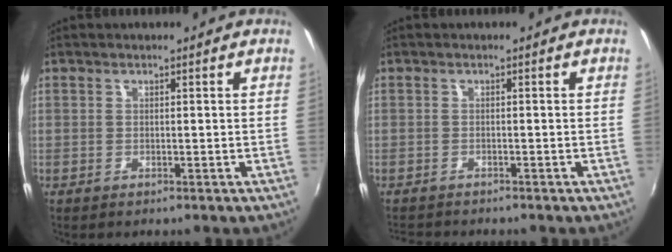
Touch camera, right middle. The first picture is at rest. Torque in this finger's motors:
{"motor_torque": [-0.01, -0.03, -0.02, 0.00]}